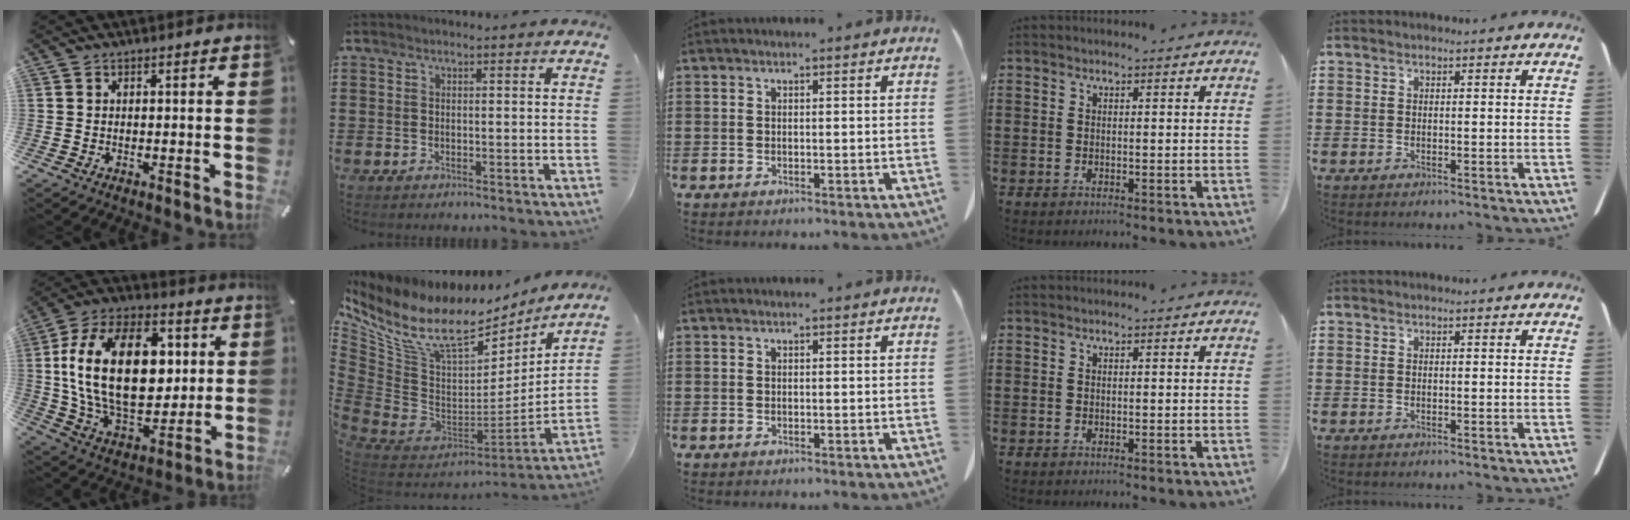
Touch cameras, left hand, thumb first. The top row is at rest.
{"thumb": {"total": 25.7, "force": [3.4, 16.4, 19.4], "torque": [-0.371, 0.003, 0.059]}, "index": {"total": 14.0, "force": [9.1, 6.2, 8.7], "torque": [-0.207, -0.062, 0.158]}}